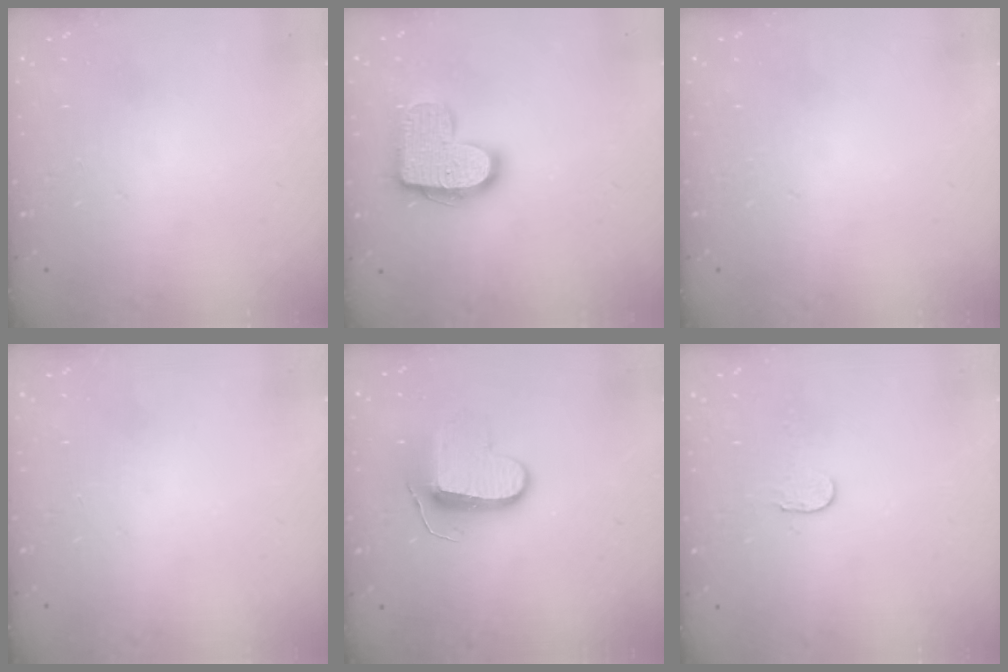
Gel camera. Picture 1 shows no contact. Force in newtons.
{"total": 14.5, "press": 14.5, "slide": 0.7}
{"total": 0.0}
{"total": 0.0}
{"total": 9.4, "press": 9.4, "slide": 0.5}
{"total": 2.3, "press": 2.3, "slide": 0.2}